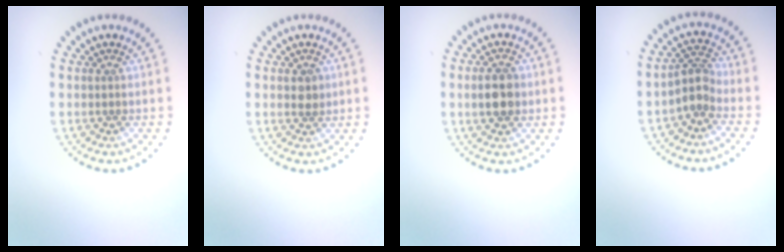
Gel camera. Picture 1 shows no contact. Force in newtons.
{"total": 1.5, "press": 1.5, "slide": 0.3}
{"total": 3.7, "press": 3.7, "slide": 0.1}
{"total": 2.5, "press": 1.9, "slide": 1.6}